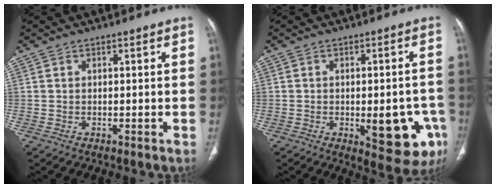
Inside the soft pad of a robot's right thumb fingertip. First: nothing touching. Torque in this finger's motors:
{"motor_torque": [2.67, 2.34, 0.93, 0.06, 0.22]}